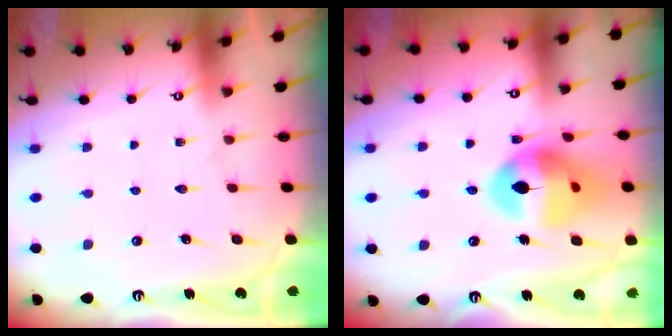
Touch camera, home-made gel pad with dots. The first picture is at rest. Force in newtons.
{"total": 16.3, "press": 16.2, "slide": 2.3}